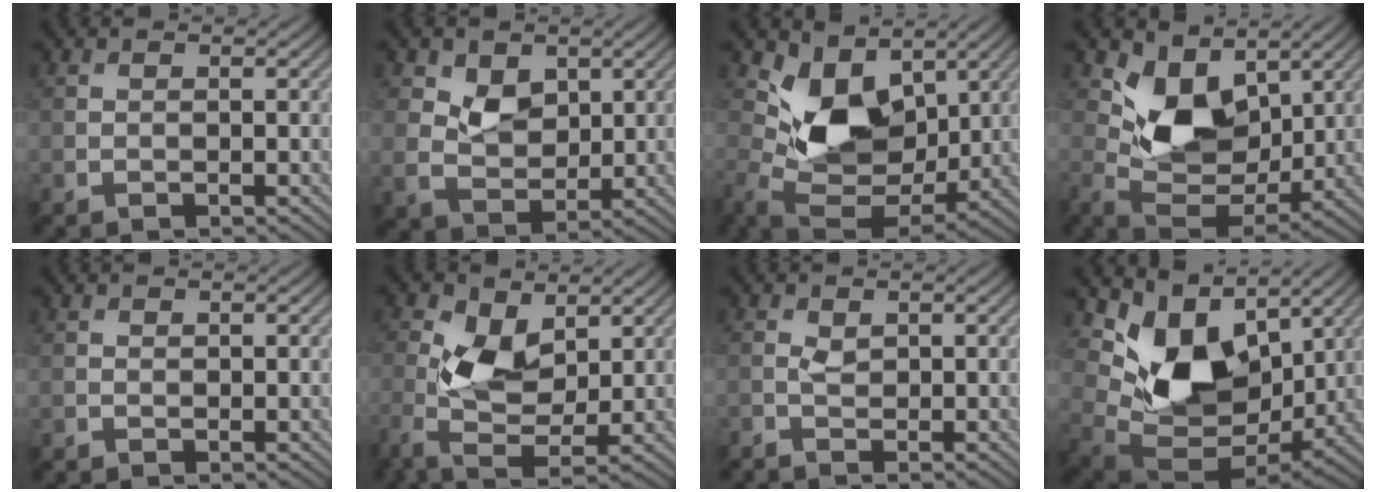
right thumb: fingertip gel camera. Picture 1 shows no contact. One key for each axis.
{"total": 4.9, "fx": 2.0, "fy": 3.6, "fz": 2.7, "tx": -0.061, "ty": -0.009, "tz": 0.030}
{"total": 9.5, "fx": 2.8, "fy": 6.6, "fz": 6.2, "tx": -0.141, "ty": -0.027, "tz": 0.051}
{"total": 8.4, "fx": 3.4, "fy": 5.4, "fz": 5.5, "tx": -0.111, "ty": -0.019, "tz": 0.059}
{"total": 0.0}
{"total": 8.3, "fx": 0.9, "fy": 4.5, "fz": 6.9, "tx": -0.169, "ty": 0.005, "tz": 0.009}
{"total": 1.0, "fx": -0.5, "fy": 0.4, "fz": 0.7, "tx": -0.024, "ty": 0.002, "tz": -0.017}
{"total": 12.4, "fx": 4.5, "fy": 7.9, "fz": 8.4, "tx": -0.163, "ty": -0.011, "tz": 0.087}